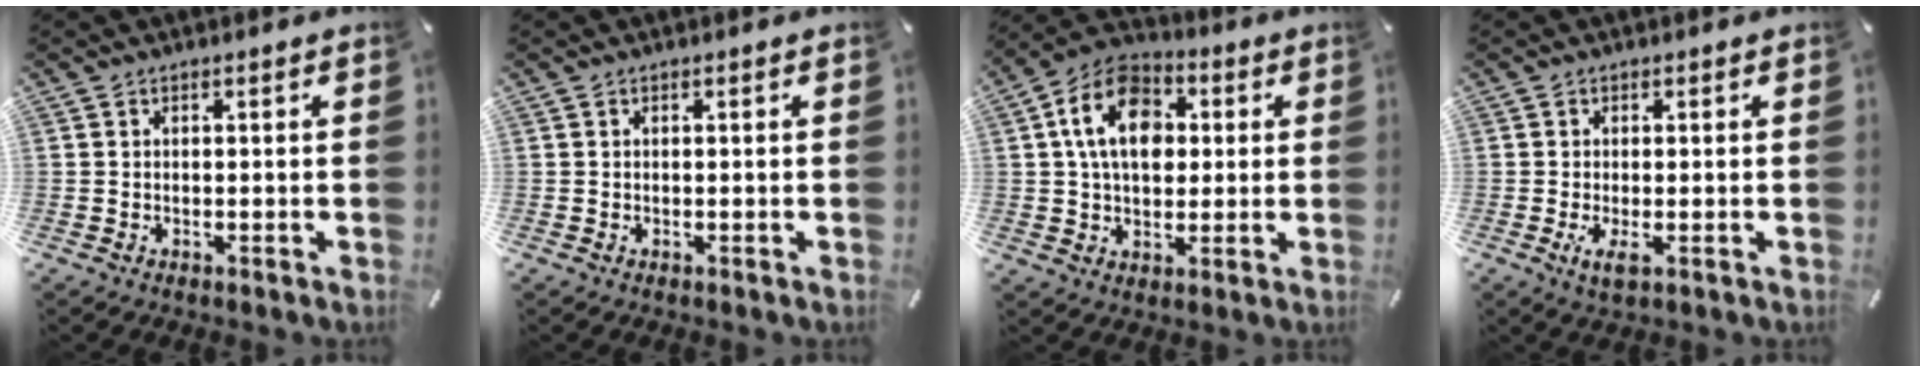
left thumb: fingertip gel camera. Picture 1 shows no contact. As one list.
[{"total": 0.0}, {"total": 14.5, "force": [2.6, 10.6, 9.6], "torque": [-0.178, 0.014, 0.046]}, {"total": 3.0, "force": [-0.6, 0.9, 2.8], "torque": [-0.053, -0.010, -0.014]}]